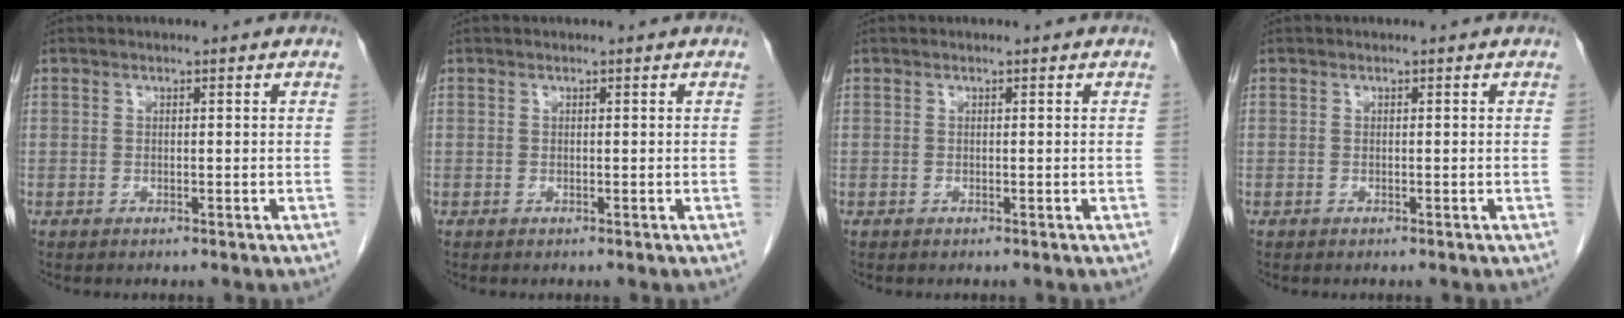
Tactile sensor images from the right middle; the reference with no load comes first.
{"total": 0.0}
{"total": 0.0}
{"total": 0.0}